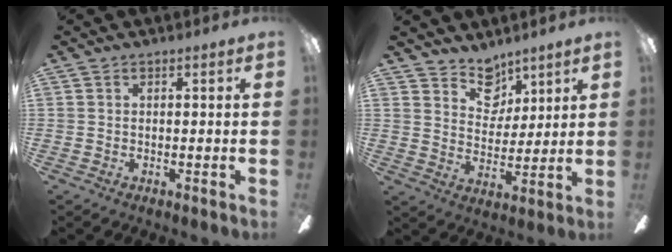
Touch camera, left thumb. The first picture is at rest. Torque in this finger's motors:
{"motor_torque": [0.17, 0.16, -0.20, -0.20, 0.09]}